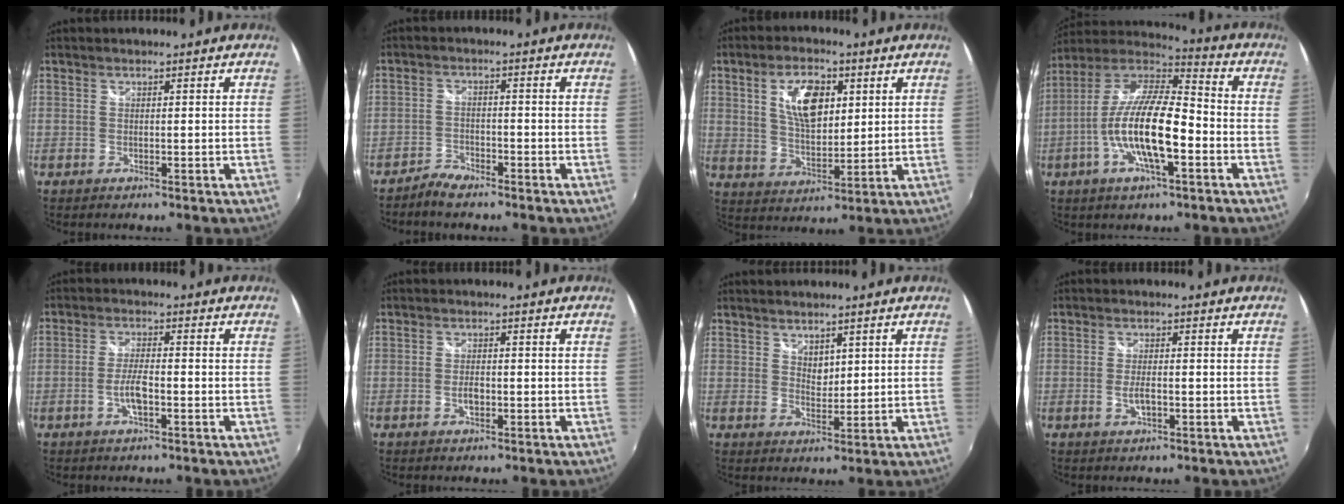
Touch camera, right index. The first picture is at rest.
{"total": 3.5, "force": [-3.2, 1.0, 1.1], "torque": [-0.037, 0.000, -0.063]}
{"total": 10.3, "force": [3.6, 5.1, 8.2], "torque": [-0.151, 0.010, 0.067]}
{"total": 17.2, "force": [-5.0, 5.0, 15.6], "torque": [-0.302, -0.006, -0.099]}
{"total": 4.8, "force": [-1.8, 1.2, 4.2], "torque": [-0.089, 0.000, -0.035]}
{"total": 2.6, "force": [-0.8, 1.4, 2.1], "torque": [-0.039, -0.001, -0.015]}
{"total": 2.8, "force": [1.8, 1.7, 1.2], "torque": [-0.013, -0.002, 0.033]}
{"total": 3.0, "force": [-1.0, 1.1, 2.6], "torque": [-0.052, -0.004, -0.016]}